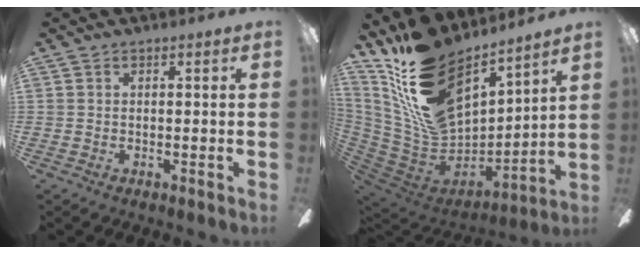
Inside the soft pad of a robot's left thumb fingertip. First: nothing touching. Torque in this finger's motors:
{"motor_torque": [1.29, 1.26, 0.99, -1.78, 0.19]}